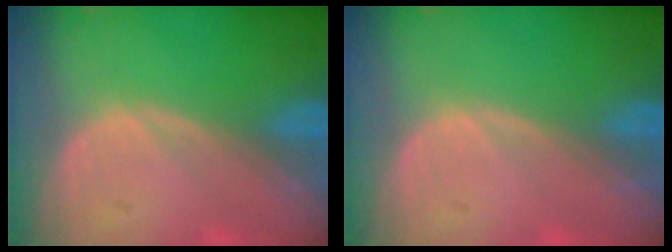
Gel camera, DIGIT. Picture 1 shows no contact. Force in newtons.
{"total": 0.0}